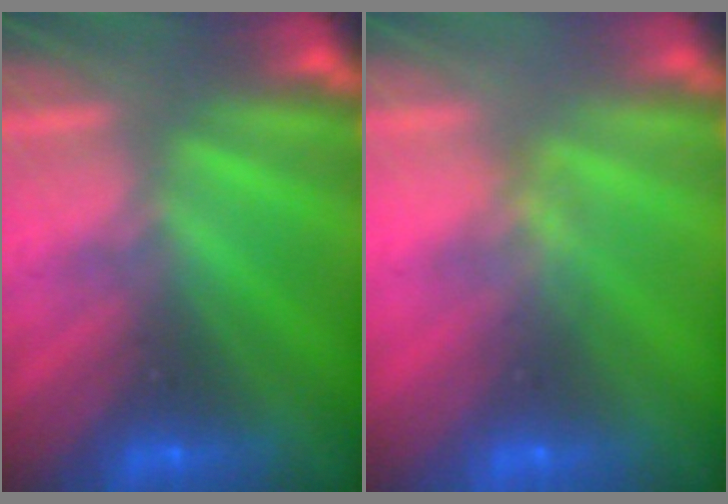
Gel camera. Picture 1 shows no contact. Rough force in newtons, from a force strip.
{"total": 4.8}